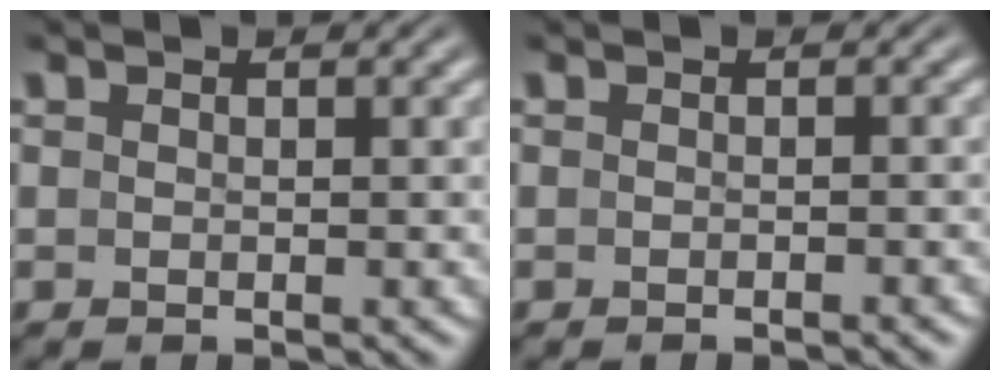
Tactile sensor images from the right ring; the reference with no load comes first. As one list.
[{"total": 1.2, "force": [-1.1, -0.3, 0.1], "torque": [-0.003, 0.001, -0.017]}]